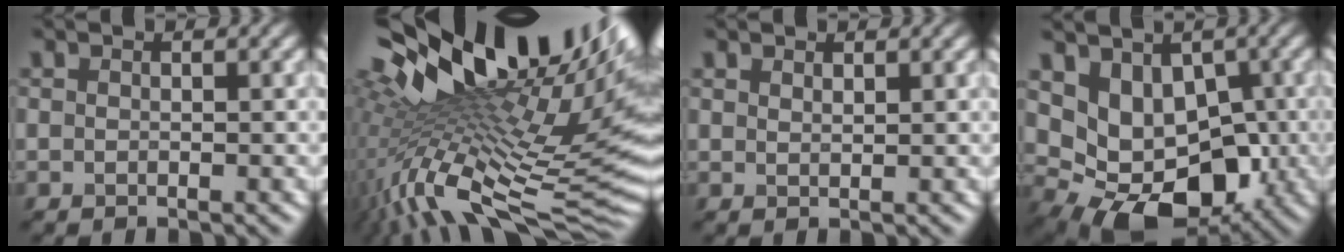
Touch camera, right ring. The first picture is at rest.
{"total": 18.6, "force": [3.3, 8.0, 16.5], "torque": [-0.268, -0.027, 0.072]}
{"total": 0.9, "force": [0.8, 0.2, 0.2], "torque": [-0.005, -0.001, 0.017]}
{"total": 8.0, "force": [0.3, 6.0, 5.3], "torque": [-0.071, -0.017, 0.012]}